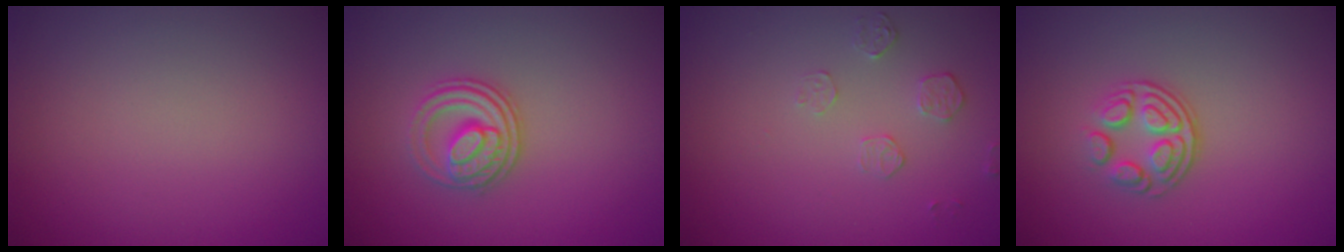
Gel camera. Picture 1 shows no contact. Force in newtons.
{"total": 3.0, "press": 2.6, "slide": 1.5}
{"total": 1.5, "press": 0.8, "slide": 1.3}
{"total": 3.6, "press": 2.4, "slide": 2.6}